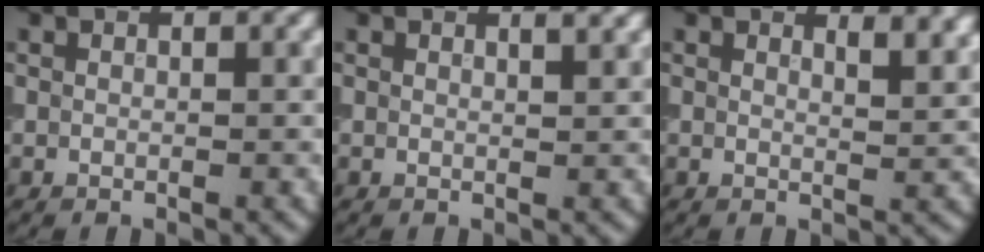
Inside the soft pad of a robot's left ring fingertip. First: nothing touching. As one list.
[{"total": 1.3, "force": [1.0, 0.4, 0.8], "torque": [-0.003, 0.002, 0.010]}, {"total": 3.2, "force": [2.0, 1.2, 2.1], "torque": [-0.010, 0.006, 0.024]}]